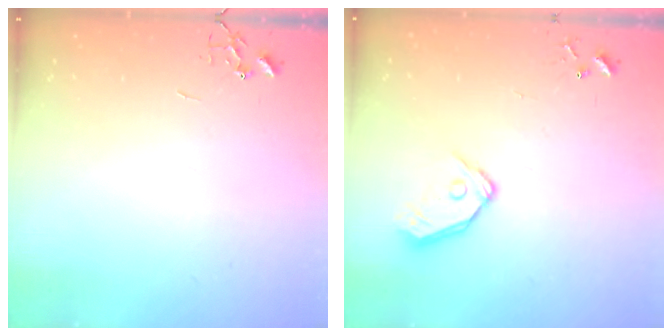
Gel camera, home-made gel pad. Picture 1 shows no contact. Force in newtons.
{"total": 10.3, "press": 10.2, "slide": 1.4}